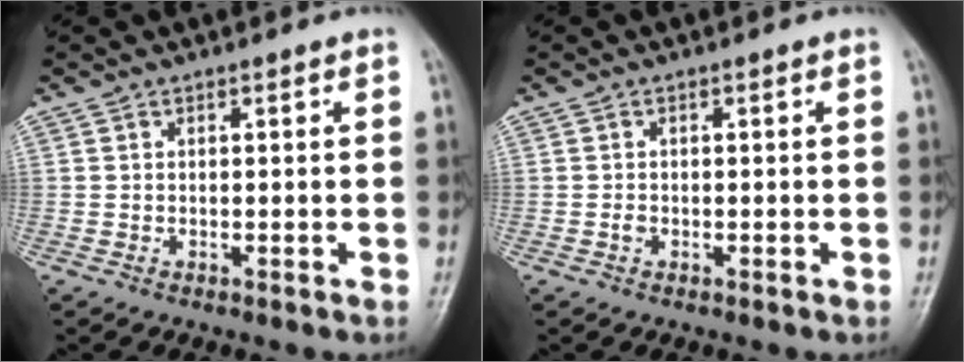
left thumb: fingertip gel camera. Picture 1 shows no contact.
{"total": 1.0, "force": [-0.3, 0.8, 0.6], "torque": [-0.007, 0.001, -0.006]}